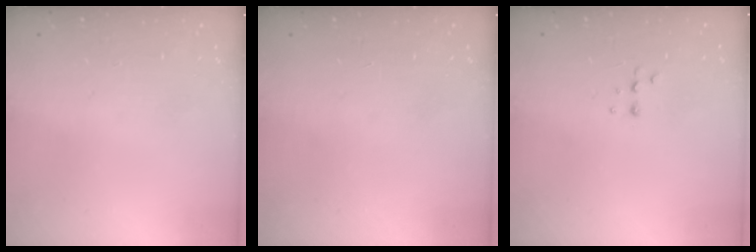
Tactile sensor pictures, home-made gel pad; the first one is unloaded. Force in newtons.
{"total": 0.0}
{"total": 4.4, "press": 4.3, "slide": 1.0}